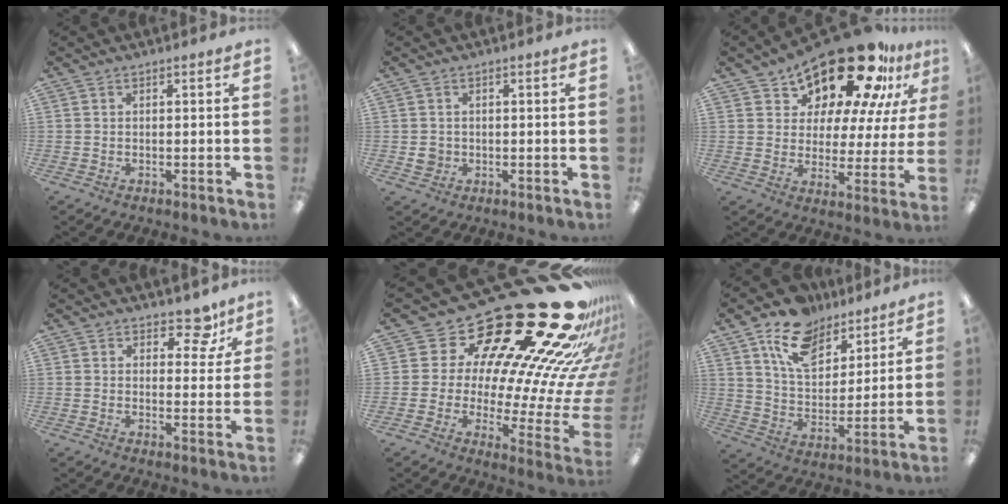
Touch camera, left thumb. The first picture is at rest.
{"total": 2.6, "force": [0.1, 2.5, 0.7], "torque": [-0.006, 0.000, 0.000]}
{"total": 22.1, "force": [17.2, 8.6, 10.9], "torque": [-0.165, -0.131, 0.293]}
{"total": 7.1, "force": [5.1, 3.6, 3.4], "torque": [-0.024, -0.035, 0.085]}
{"total": 34.6, "force": [23.3, 13.1, 21.9], "torque": [-0.257, -0.229, 0.438]}
{"total": 14.7, "force": [10.1, 8.4, 6.6], "torque": [-0.117, -0.047, 0.190]}